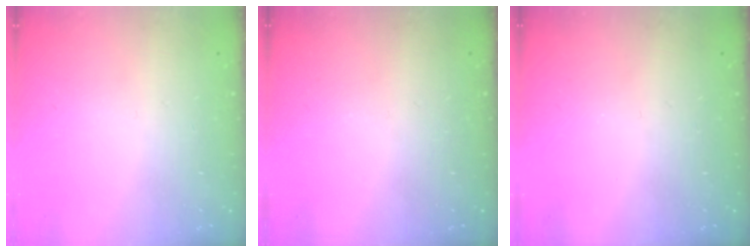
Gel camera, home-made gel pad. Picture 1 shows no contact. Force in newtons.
{"total": 0.0}
{"total": 0.0}